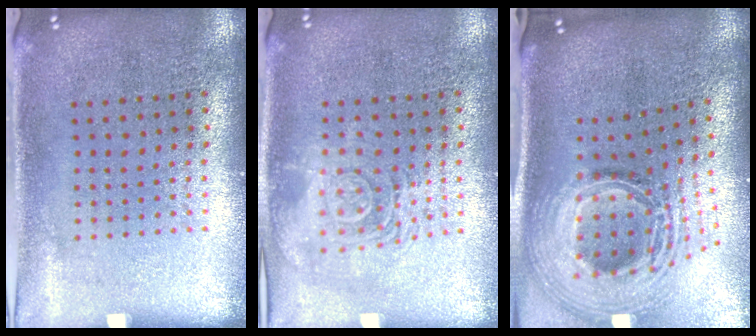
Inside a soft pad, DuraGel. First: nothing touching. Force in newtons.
{"total": 2.5, "press": 2.5, "slide": 0.5}
{"total": 3.1, "press": 2.0, "slide": 2.3}